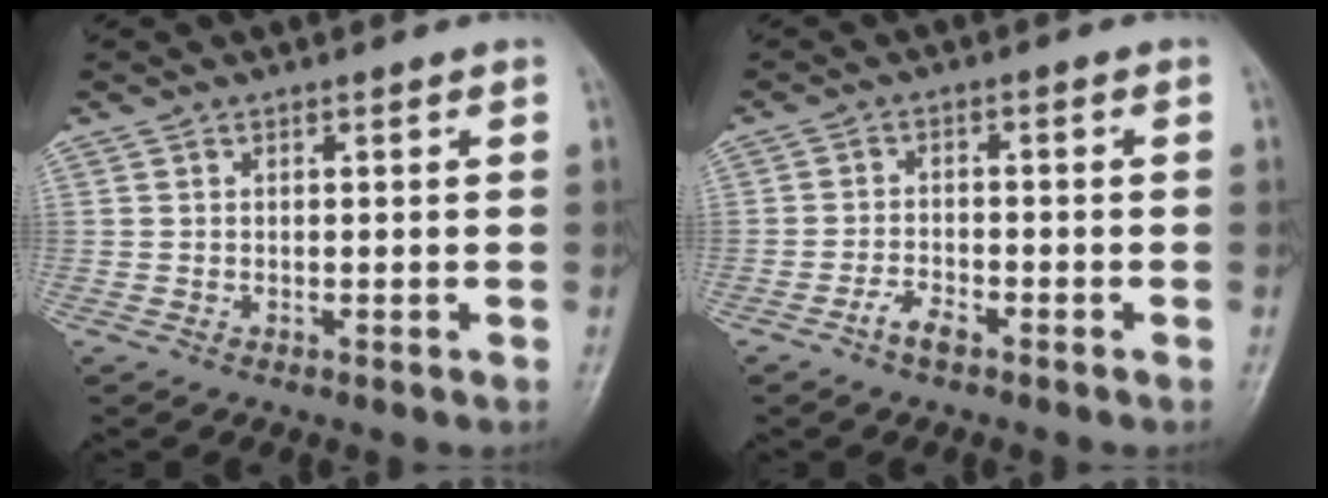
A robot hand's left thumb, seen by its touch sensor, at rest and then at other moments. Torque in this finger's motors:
{"motor_torque": [-0.07, 0.12, 0.05, 0.08, 0.01]}